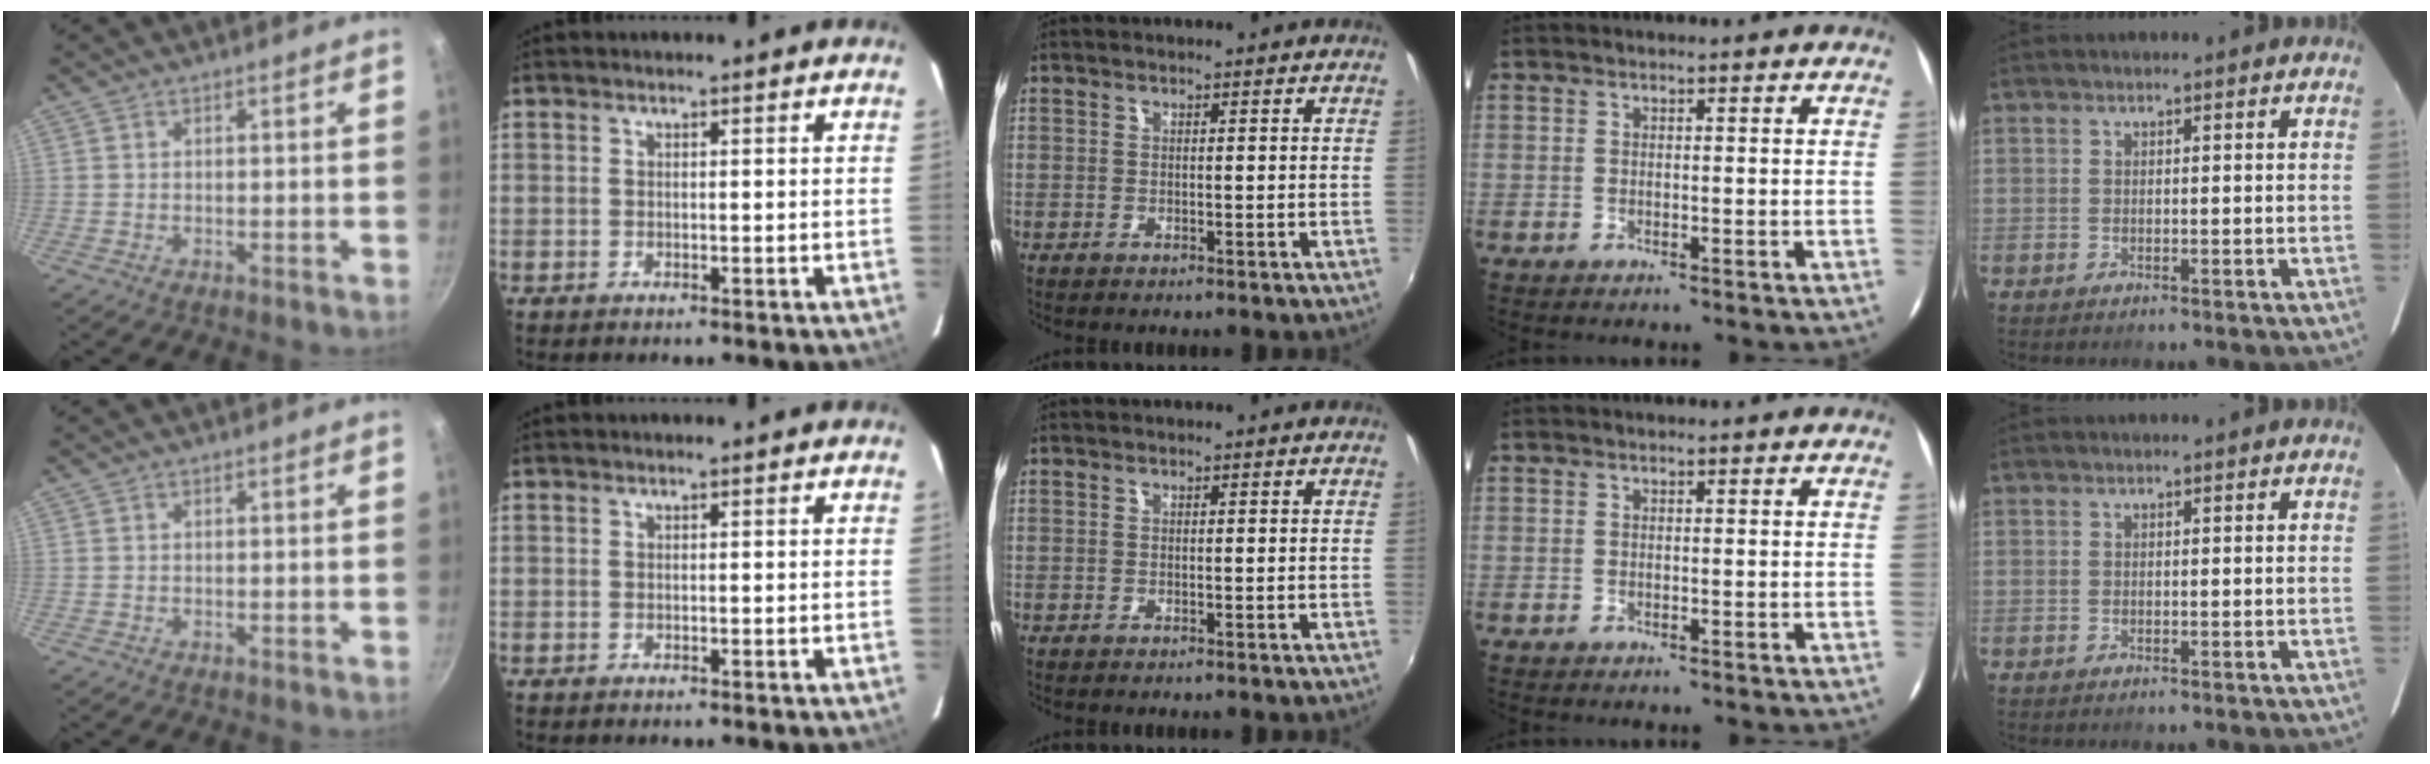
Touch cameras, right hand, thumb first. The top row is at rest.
{}